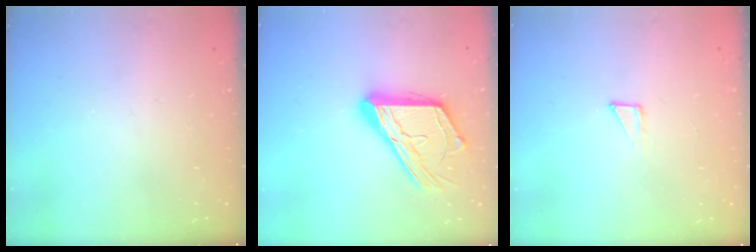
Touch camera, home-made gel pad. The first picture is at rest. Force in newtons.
{"total": 16.7, "press": 16.7, "slide": 1.4}
{"total": 3.0, "press": 3.0, "slide": 0.3}